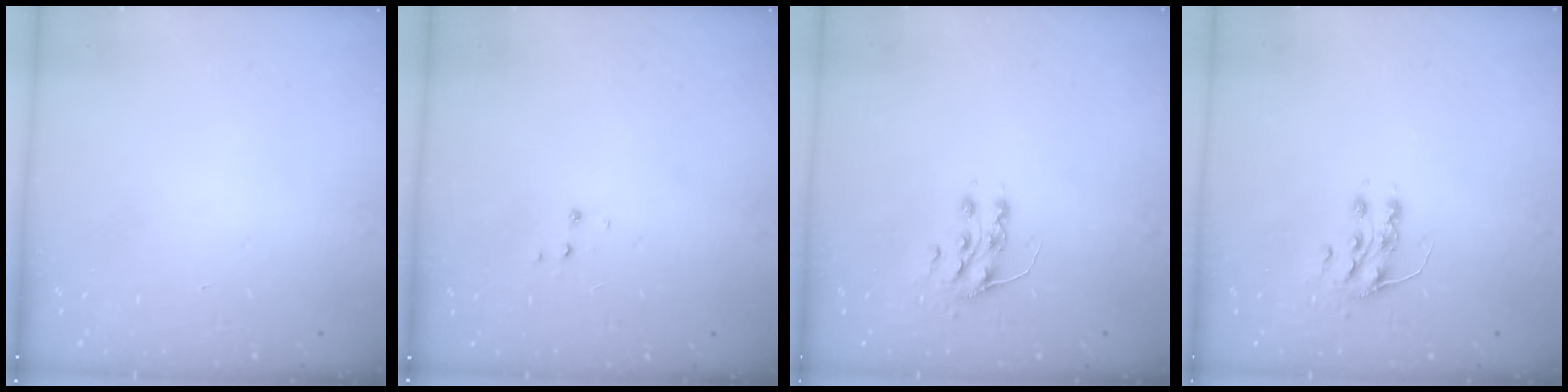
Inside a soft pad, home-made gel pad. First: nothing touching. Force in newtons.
{"total": 3.4, "press": 3.3, "slide": 0.6}
{"total": 7.3, "press": 7.3, "slide": 0.4}
{"total": 7.3, "press": 7.3, "slide": 0.4}